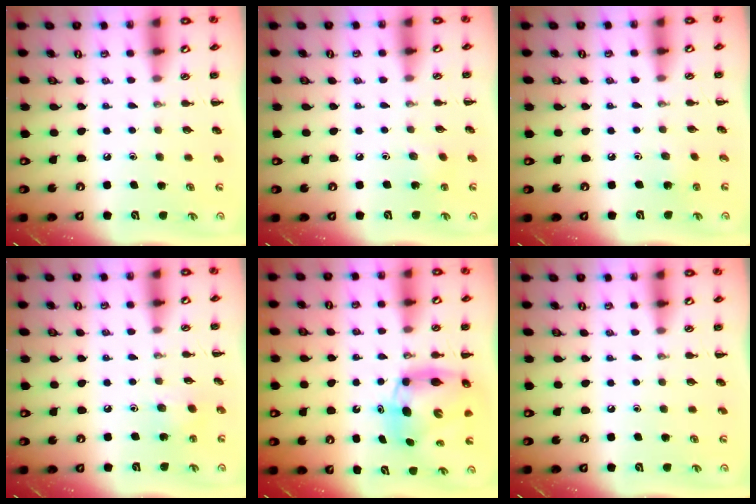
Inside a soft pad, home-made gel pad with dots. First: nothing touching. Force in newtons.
{"total": 4.6, "press": 4.4, "slide": 1.5}
{"total": 1.5, "press": 1.4, "slide": 0.5}
{"total": 3.4, "press": 3.2, "slide": 1.0}
{"total": 8.4, "press": 8.1, "slide": 2.4}
{"total": 0.0}